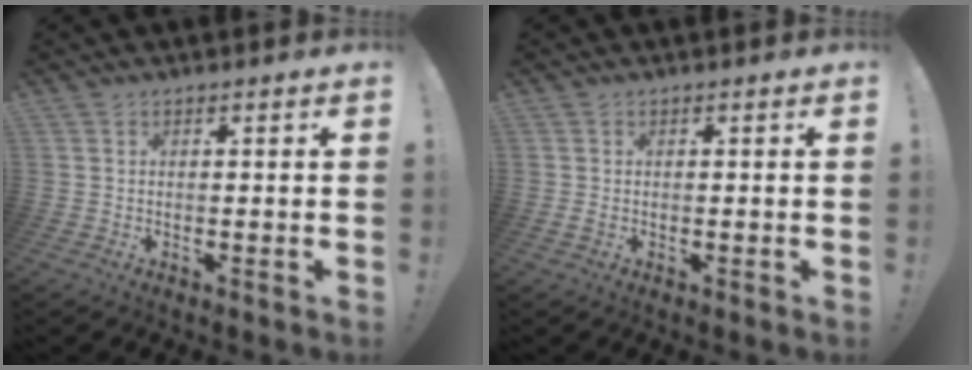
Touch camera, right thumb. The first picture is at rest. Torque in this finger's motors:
{"motor_torque": [-0.01, -0.01, 0.13, -0.03, 0.10]}